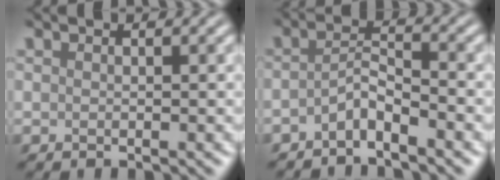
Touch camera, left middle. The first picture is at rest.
{"total": 2.4, "force": [-1.7, 0.4, 1.7], "torque": [-0.033, 0.007, -0.038]}